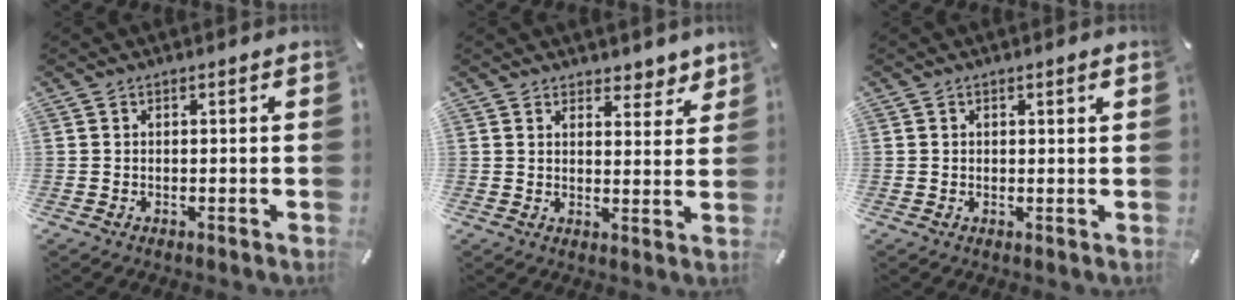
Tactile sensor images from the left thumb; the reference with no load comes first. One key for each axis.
{"total": 4.6, "fx": 3.9, "fy": 2.5, "fz": 0.1, "tx": 0.015, "ty": -0.031, "tz": 0.067}
{"total": 0.9, "fx": 0.4, "fy": 0.5, "fz": 0.6, "tx": -0.011, "ty": 0.005, "tz": 0.006}